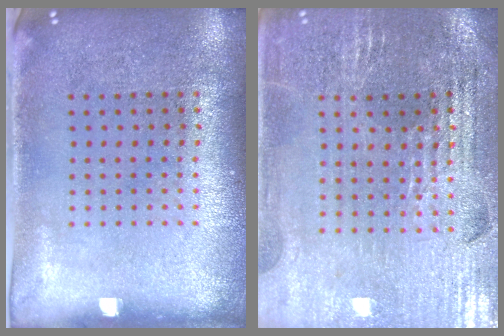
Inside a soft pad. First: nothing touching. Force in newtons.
{"total": 2.9, "press": 2.8, "slide": 0.4}